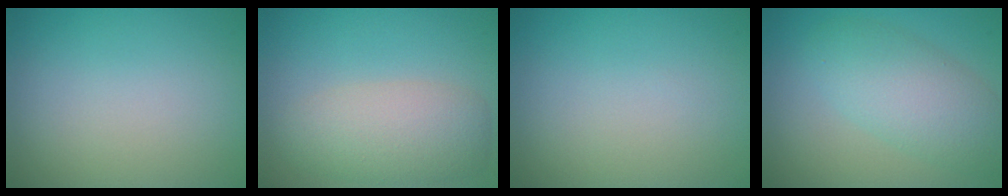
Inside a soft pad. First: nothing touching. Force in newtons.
{"total": 4.6, "press": 4.6, "slide": 0.1}
{"total": 0.0}
{"total": 4.9, "press": 4.9, "slide": 0.2}